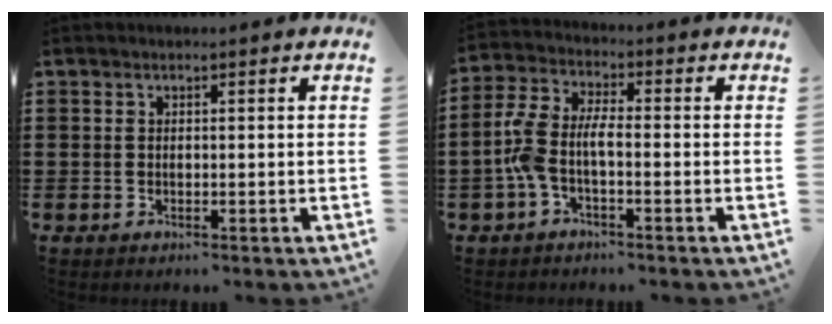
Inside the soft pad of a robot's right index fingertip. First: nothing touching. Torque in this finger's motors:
{"motor_torque": [1.51, -0.39, 0.75, 0.21]}